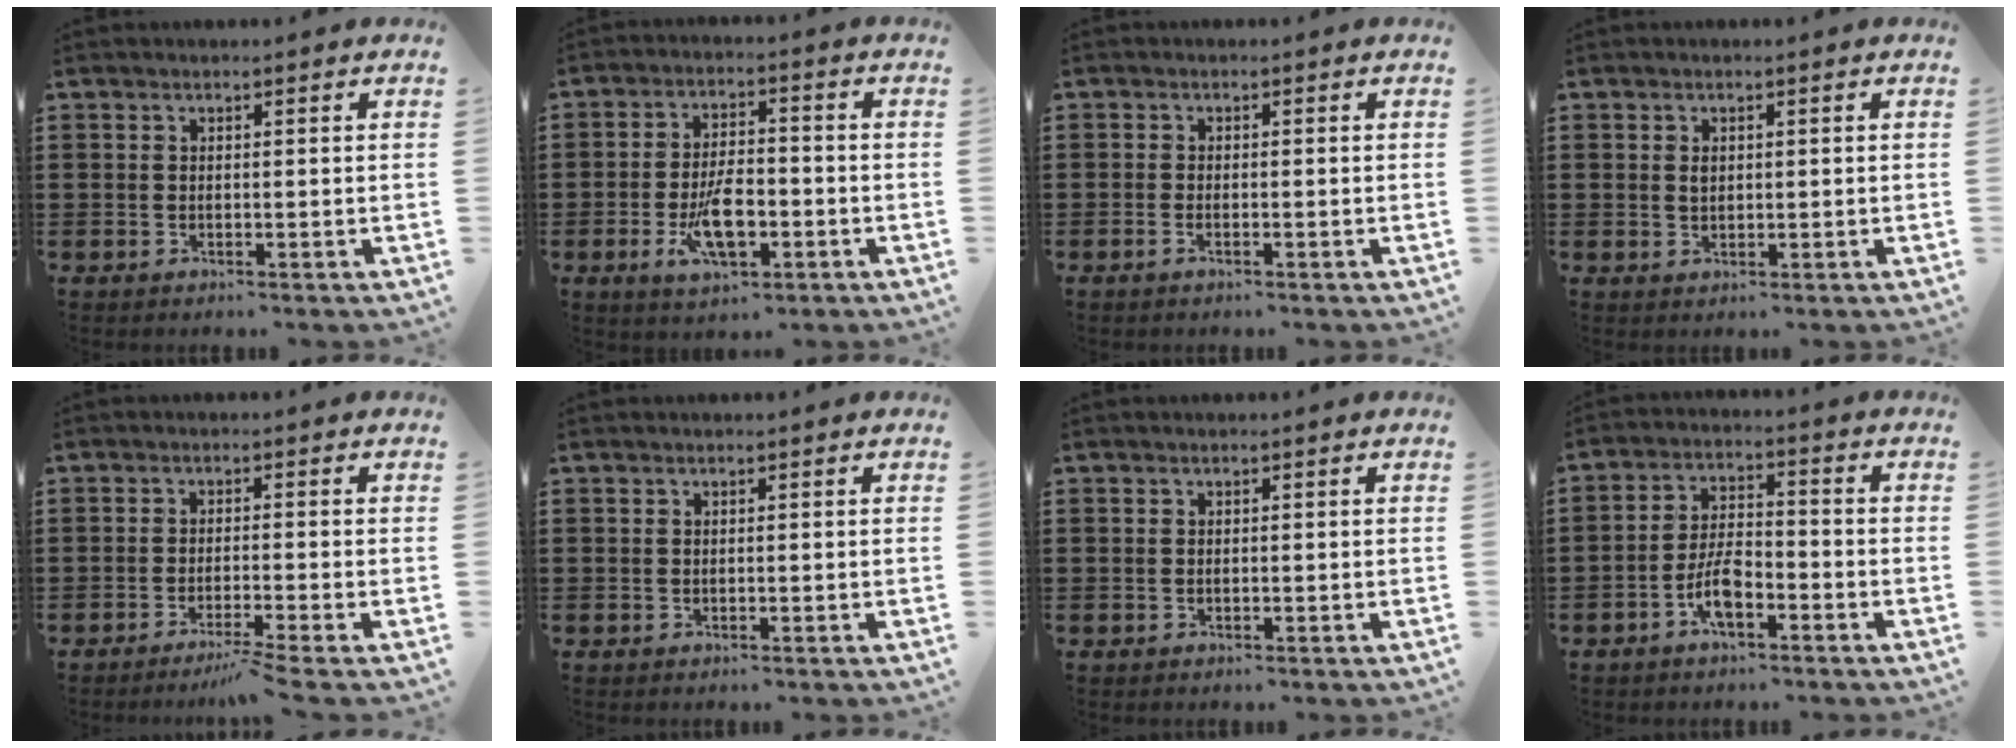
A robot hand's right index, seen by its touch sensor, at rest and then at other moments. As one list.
[{"total": 8.0, "force": [-2.6, 3.4, 6.7], "torque": [-0.134, -0.003, -0.045]}, {"total": 0.7, "force": [-0.5, 0.1, 0.5], "torque": [-0.011, -0.004, -0.008]}, {"total": 1.3, "force": [0.3, 0.9, 0.9], "torque": [-0.021, 0.006, 0.004]}, {"total": 3.0, "force": [-2.3, -0.6, 1.7], "torque": [-0.028, -0.008, -0.043]}, {"total": 0.0}, {"total": 0.0}, {"total": 6.1, "force": [-3.0, 2.3, 4.8], "torque": [-0.113, 0.002, -0.063]}]